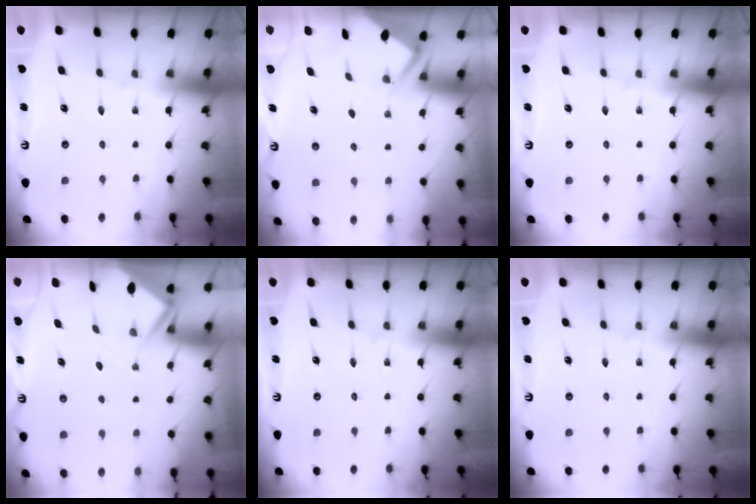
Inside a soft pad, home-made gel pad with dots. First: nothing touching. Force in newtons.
{"total": 2.6, "press": 2.6, "slide": 0.4}
{"total": 0.0}
{"total": 3.1, "press": 3.1, "slide": 0.3}
{"total": 0.0}
{"total": 0.0}